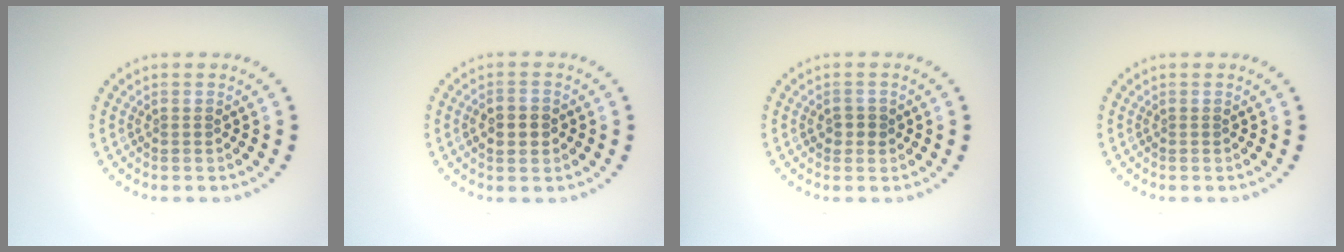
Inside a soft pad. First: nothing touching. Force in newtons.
{"total": 3.0, "press": 3.0, "slide": 0.2}
{"total": 1.3, "press": 1.2, "slide": 0.5}
{"total": 0.0}